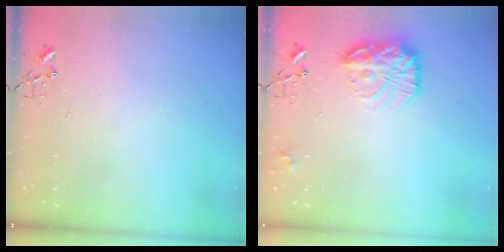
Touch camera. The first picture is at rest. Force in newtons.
{"total": 17.5, "press": 17.5, "slide": 1.4}